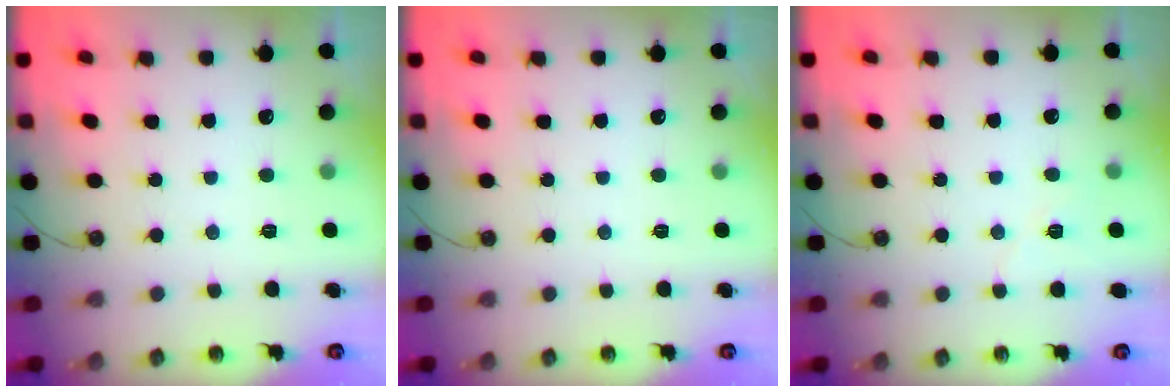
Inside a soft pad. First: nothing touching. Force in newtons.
{"total": 0.0}
{"total": 6.5, "press": 6.0, "slide": 2.4}